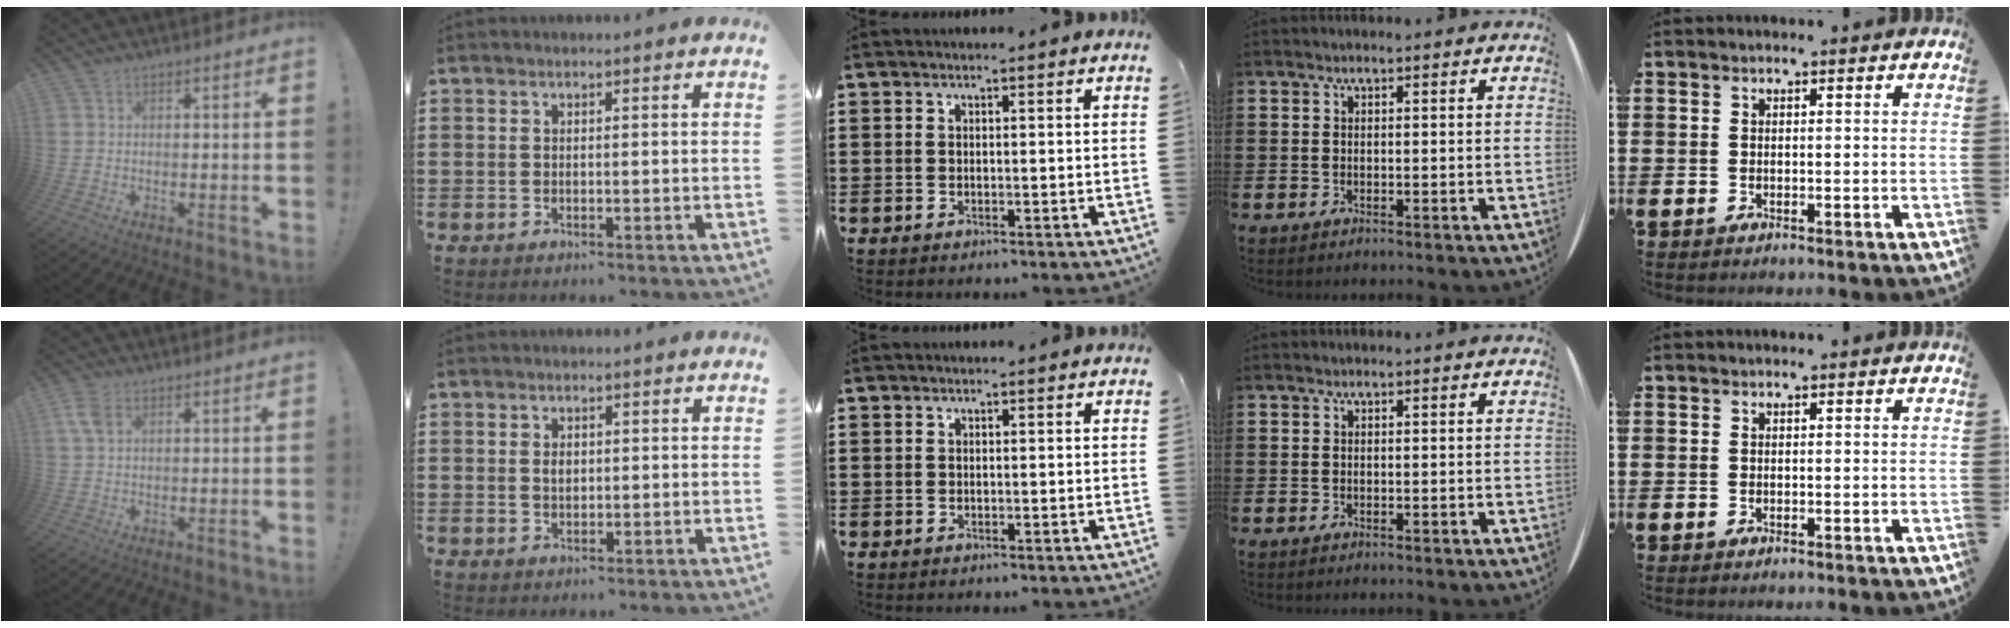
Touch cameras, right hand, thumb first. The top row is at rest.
{"thumb": {"total": 4.7, "force": [1.8, 2.8, 3.3], "torque": [-0.067, 0.006, 0.036]}, "index": {"total": 1.6, "force": [0.3, 1.0, 1.2], "torque": [-0.027, 0.006, 0.005]}}